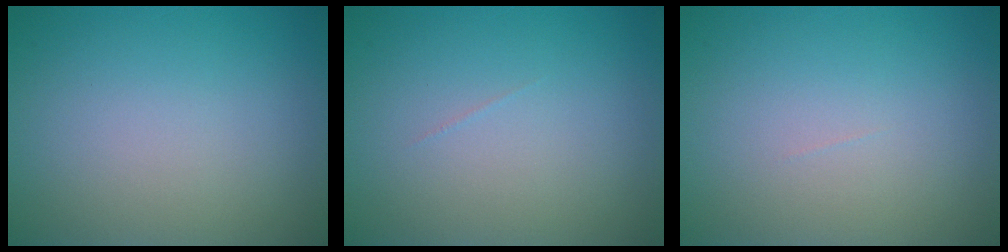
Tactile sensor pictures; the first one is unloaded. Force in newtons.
{"total": 0.0}
{"total": 0.0}